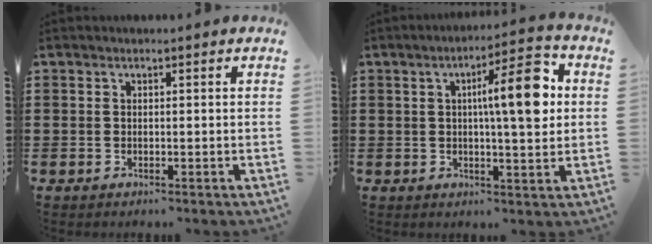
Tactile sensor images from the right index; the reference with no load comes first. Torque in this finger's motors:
{"motor_torque": [0.84, 0.06, 0.44, 0.16]}